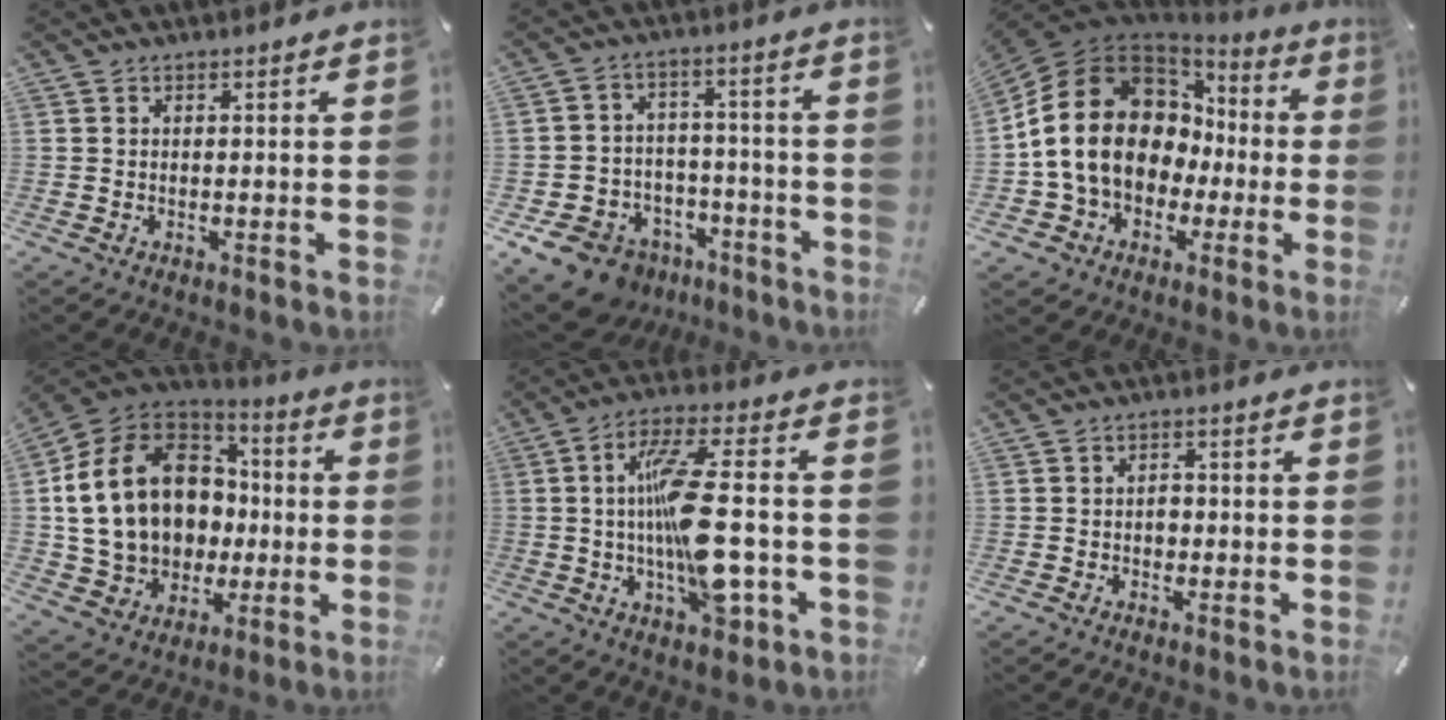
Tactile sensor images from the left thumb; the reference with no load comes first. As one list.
[{"total": 11.9, "force": [-7.6, 8.1, 4.0], "torque": [-0.077, 0.057, -0.129]}, {"total": 17.6, "force": [0.0, 14.5, 9.9], "torque": [-0.211, 0.005, 0.001]}, {"total": 20.2, "force": [1.7, 16.7, 11.3], "torque": [-0.240, -0.004, 0.050]}, {"total": 16.4, "force": [-1.5, 5.2, 15.5], "torque": [-0.279, -0.006, -0.028]}, {"total": 1.8, "force": [-0.4, 1.4, 1.1], "torque": [-0.024, 0.004, -0.011]}]